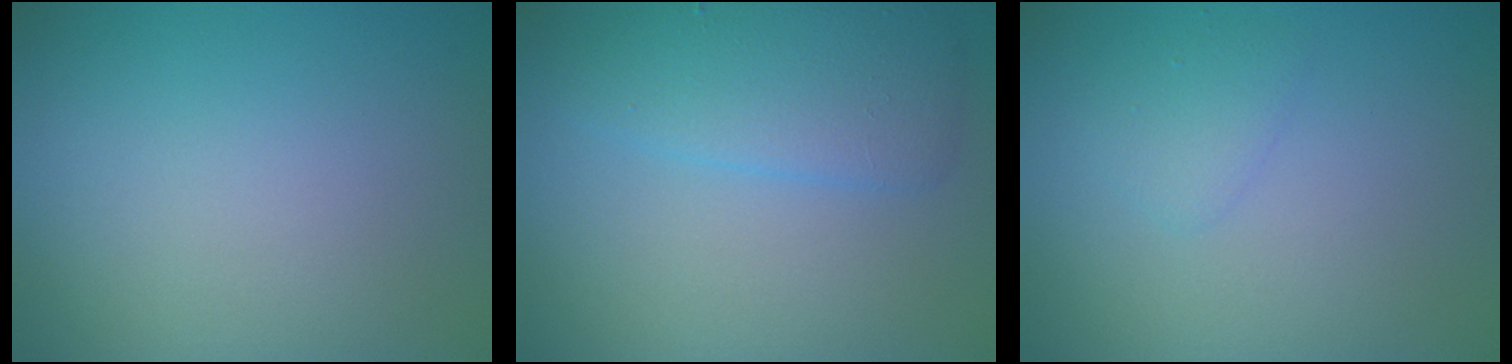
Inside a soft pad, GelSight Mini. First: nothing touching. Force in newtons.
{"total": 4.0, "press": 4.0, "slide": 0.1}
{"total": 1.3, "press": 1.3, "slide": 0.1}